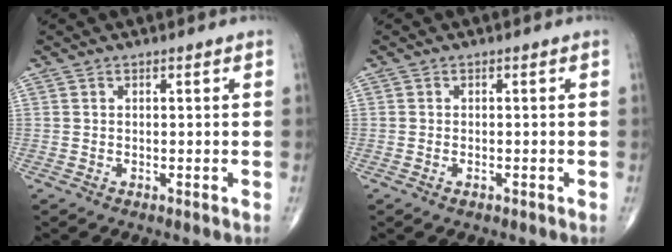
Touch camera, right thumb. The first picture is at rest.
{"total": 0.8, "force": [-0.4, 0.4, 0.6], "torque": [-0.012, 0.004, -0.006]}